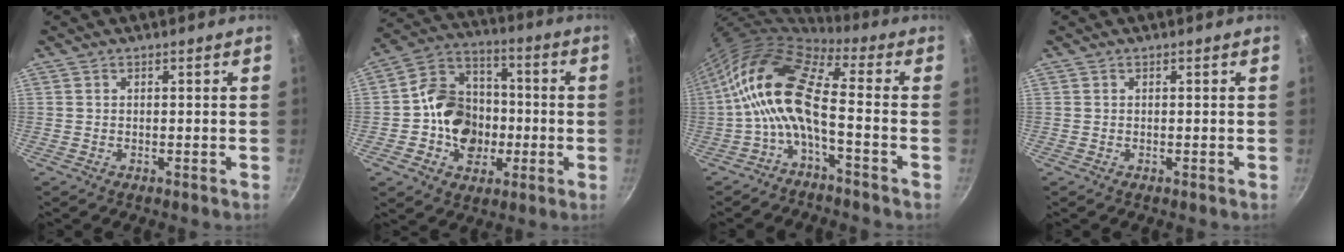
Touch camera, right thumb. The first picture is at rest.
{"total": 15.3, "force": [-2.0, 12.8, 8.1], "torque": [-0.104, 0.033, -0.045]}
{"total": 13.6, "force": [-1.9, 5.1, 12.5], "torque": [-0.248, 0.037, -0.051]}
{"total": 0.0}